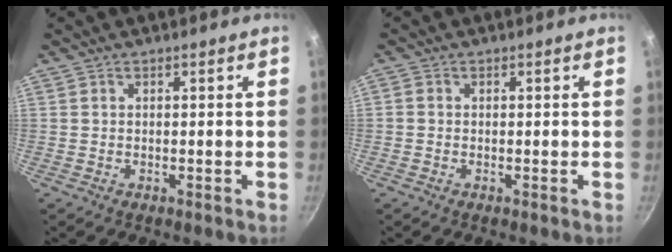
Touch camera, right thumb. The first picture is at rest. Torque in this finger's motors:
{"motor_torque": [-0.70, 0.19, -0.41, 0.19, -0.04]}